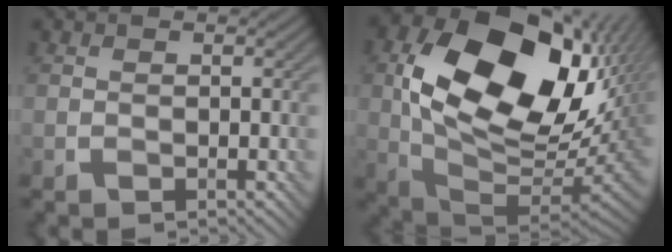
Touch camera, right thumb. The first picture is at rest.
{"total": 19.6, "force": [5.2, 12.4, 14.3], "torque": [-0.272, -0.008, 0.100]}